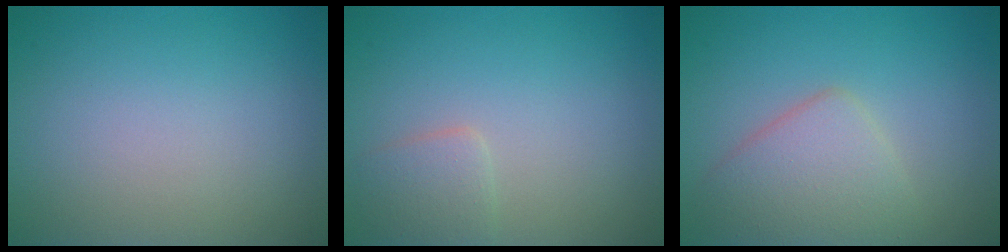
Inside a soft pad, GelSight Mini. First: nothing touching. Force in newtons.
{"total": 1.9, "press": 1.9, "slide": 0.1}
{"total": 4.2, "press": 4.2, "slide": 0.0}